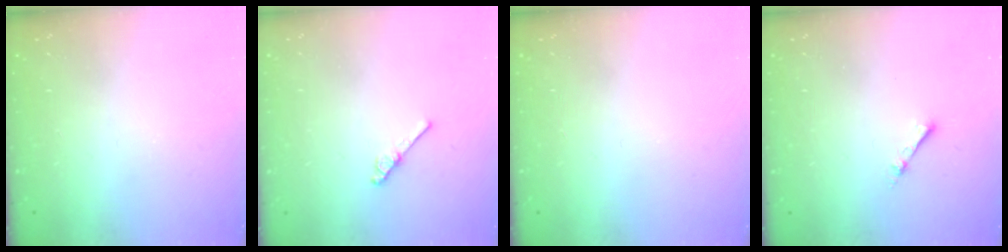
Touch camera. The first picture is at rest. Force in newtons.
{"total": 3.0, "press": 2.9, "slide": 0.5}
{"total": 0.0}
{"total": 1.9, "press": 1.9, "slide": 0.3}